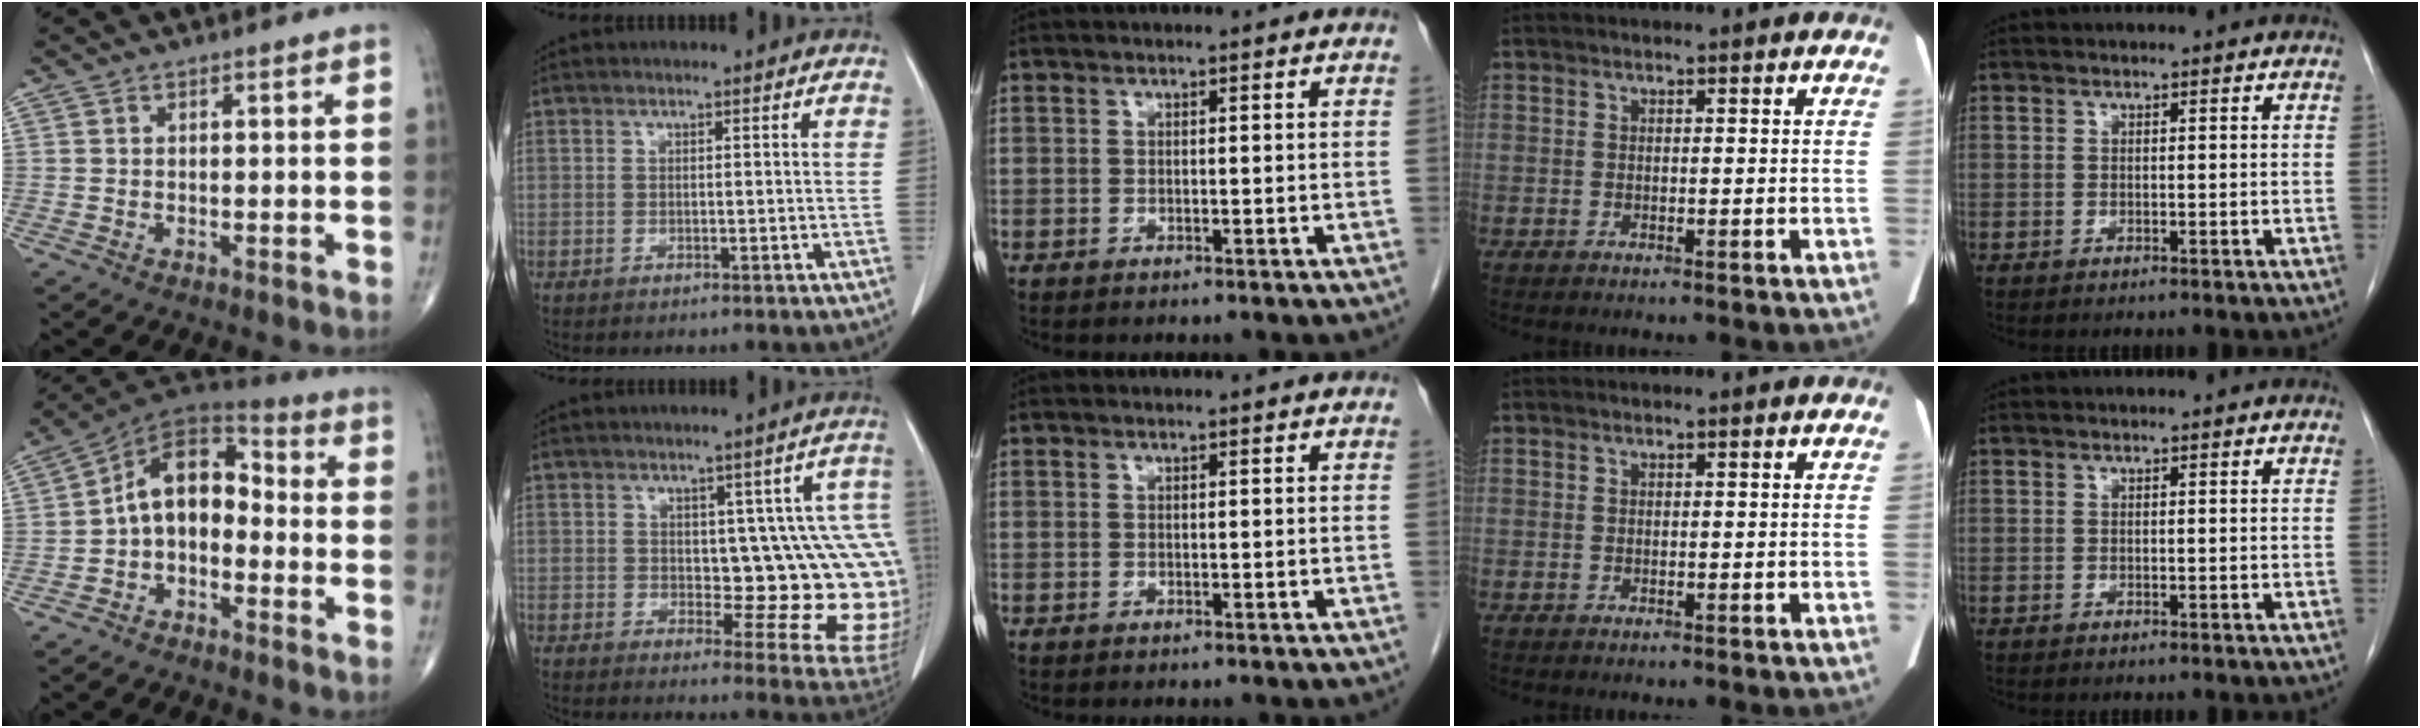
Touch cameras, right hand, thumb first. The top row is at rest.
{"thumb": {"total": 11.7, "force": [-1.8, 7.8, 8.6], "torque": [-0.112, 0.061, -0.049]}, "index": {"total": 13.8, "force": [0.5, 5.6, 12.6], "torque": [-0.102, 0.010, 0.015]}}